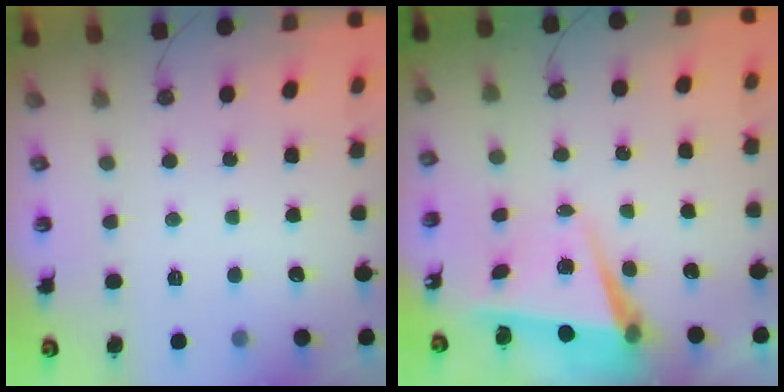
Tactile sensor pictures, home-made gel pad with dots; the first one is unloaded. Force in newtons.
{"total": 5.7, "press": 5.3, "slide": 2.0}